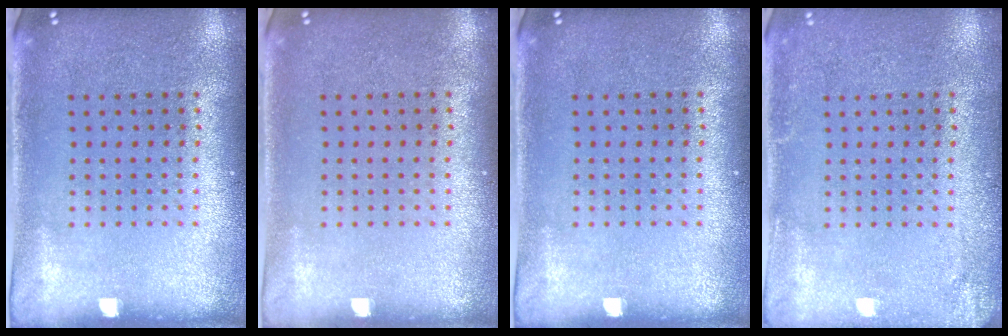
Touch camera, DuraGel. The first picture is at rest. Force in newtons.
{"total": 0.0}
{"total": 0.0}
{"total": 1.8, "press": 1.8, "slide": 0.2}